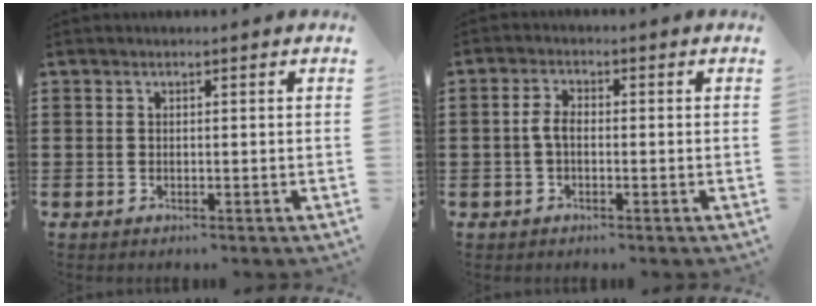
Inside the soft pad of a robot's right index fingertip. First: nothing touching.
{"total": 2.8, "force": [-0.6, 1.4, 2.3], "torque": [-0.060, -0.002, -0.016]}